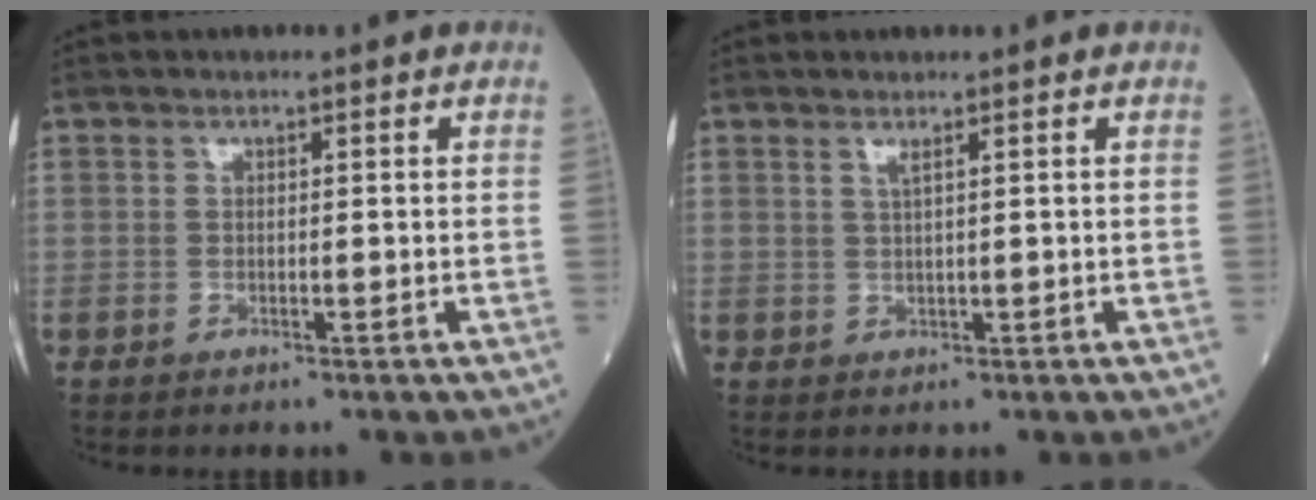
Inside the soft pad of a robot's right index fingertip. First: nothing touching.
{"total": 1.1, "force": [0.8, -0.1, 0.8], "torque": [-0.020, -0.003, 0.015]}